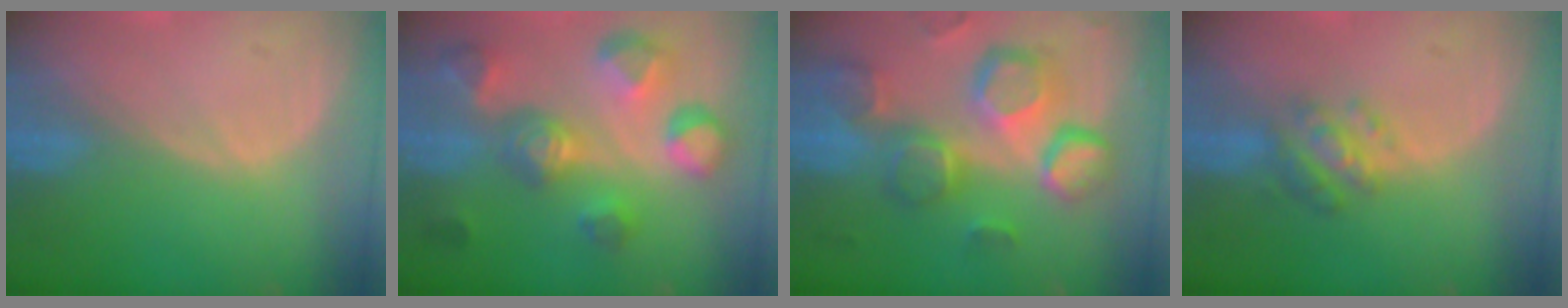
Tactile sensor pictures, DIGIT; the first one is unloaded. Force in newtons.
{"total": 11.1, "press": 10.0, "slide": 4.8}
{"total": 12.8, "press": 11.2, "slide": 6.2}
{"total": 4.7, "press": 4.7, "slide": 0.4}